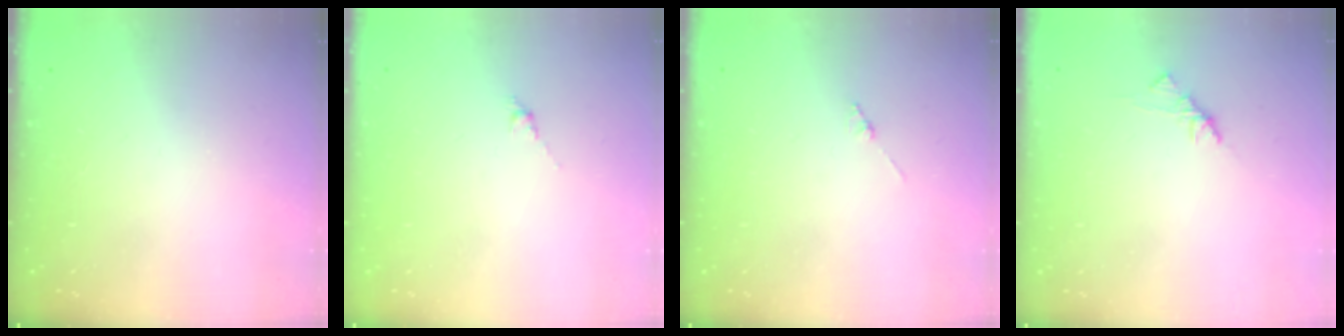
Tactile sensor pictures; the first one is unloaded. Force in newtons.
{"total": 0.0}
{"total": 1.3, "press": 1.3, "slide": 0.3}
{"total": 1.9, "press": 1.7, "slide": 0.6}